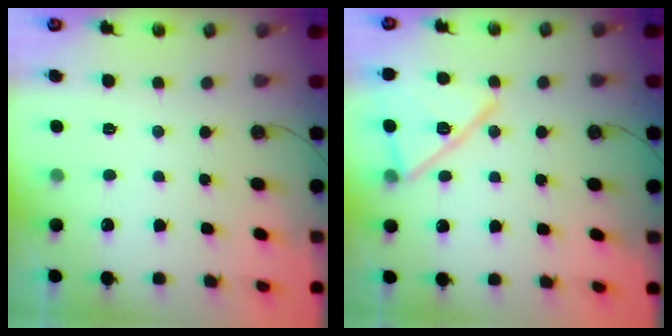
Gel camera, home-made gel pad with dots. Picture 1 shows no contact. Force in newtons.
{"total": 15.2, "press": 14.9, "slide": 3.0}